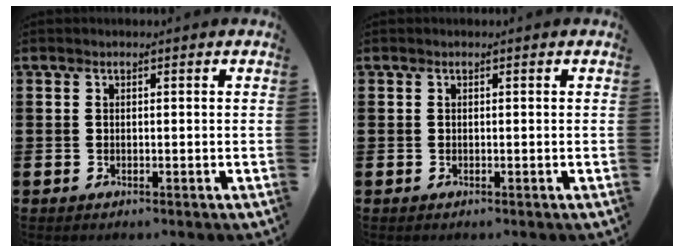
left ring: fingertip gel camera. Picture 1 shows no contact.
{"total": 0.0}